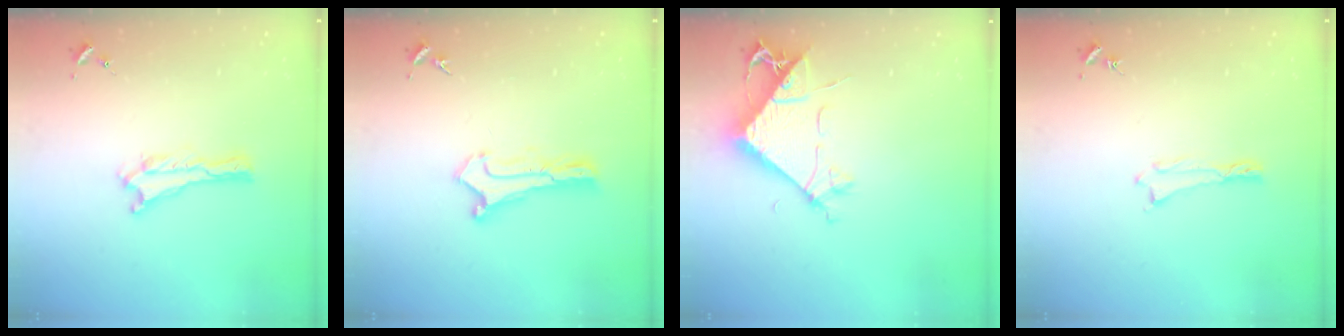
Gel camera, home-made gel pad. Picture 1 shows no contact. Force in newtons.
{"total": 0.9, "press": 0.9, "slide": 0.1}
{"total": 8.1, "press": 8.0, "slide": 1.1}
{"total": 0.0}